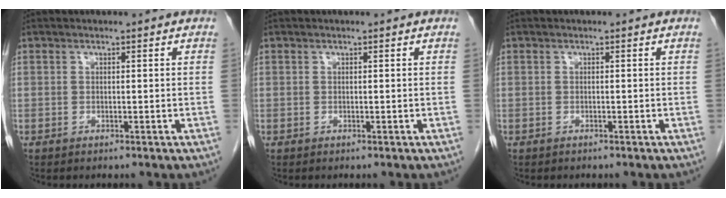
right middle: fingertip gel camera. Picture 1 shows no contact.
{"total": 0.0}
{"total": 0.0}